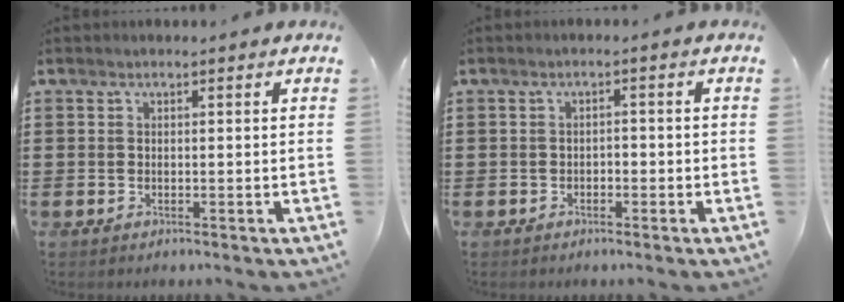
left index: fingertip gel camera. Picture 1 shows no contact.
{"total": 1.2, "force": [-1.0, 0.5, 0.4], "torque": [-0.012, 0.002, -0.023]}